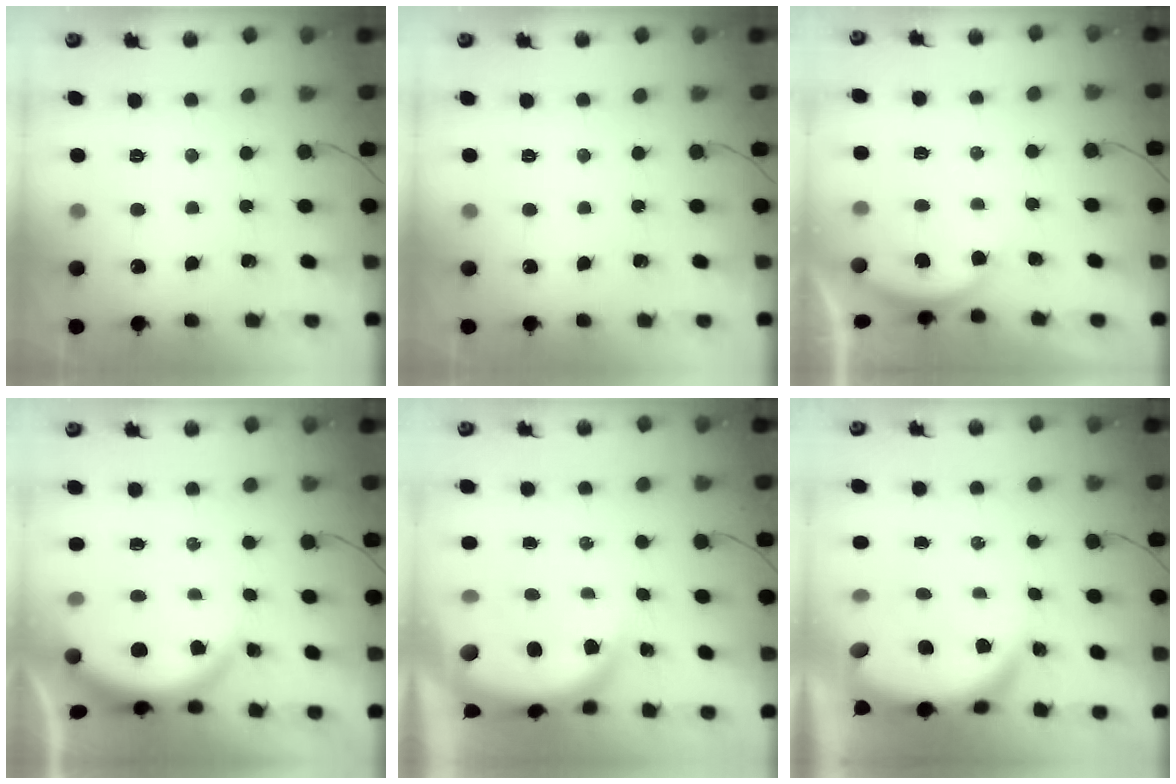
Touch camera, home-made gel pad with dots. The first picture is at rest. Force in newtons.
{"total": 0.0}
{"total": 2.5, "press": 2.5, "slide": 0.5}
{"total": 3.8, "press": 3.7, "slide": 0.5}
{"total": 5.2, "press": 5.1, "slide": 0.9}
{"total": 5.7, "press": 5.6, "slide": 0.9}